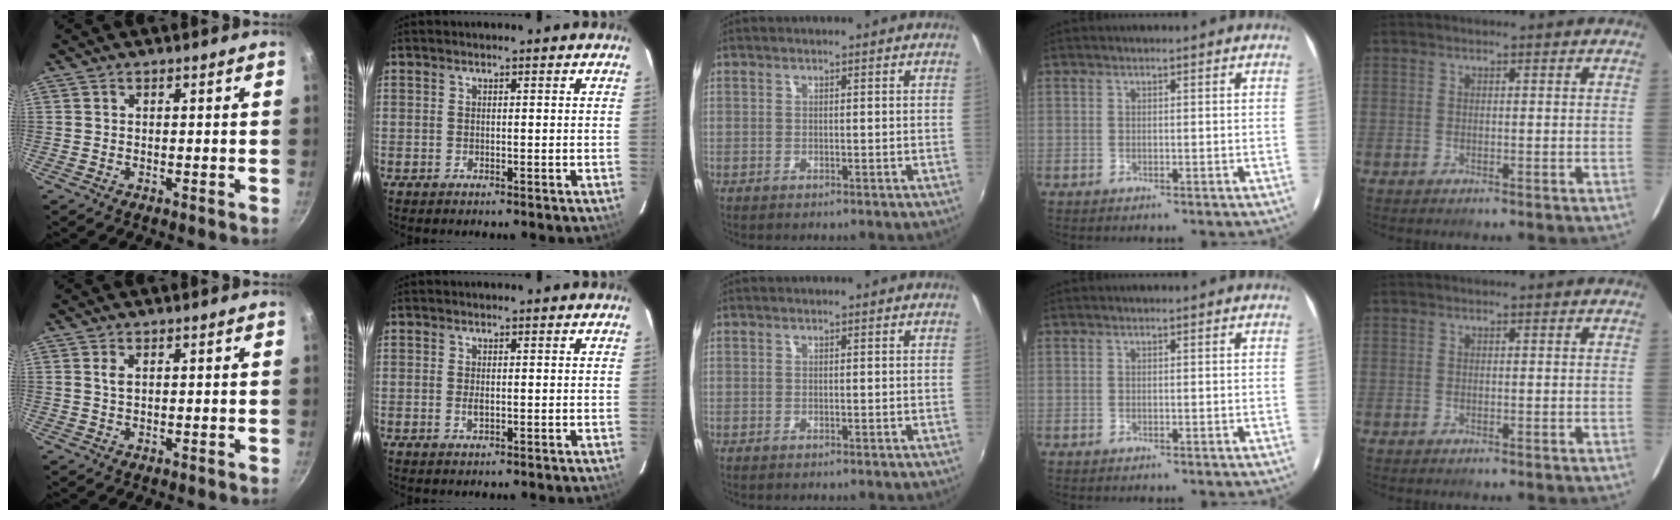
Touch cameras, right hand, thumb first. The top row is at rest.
{"thumb": {"total": 1.4, "force": [0.5, 0.7, 1.2], "torque": [-0.022, 0.000, 0.010]}, "index": {"total": 1.4, "force": [-0.2, 0.7, 1.1], "torque": [-0.022, -0.002, -0.002]}}